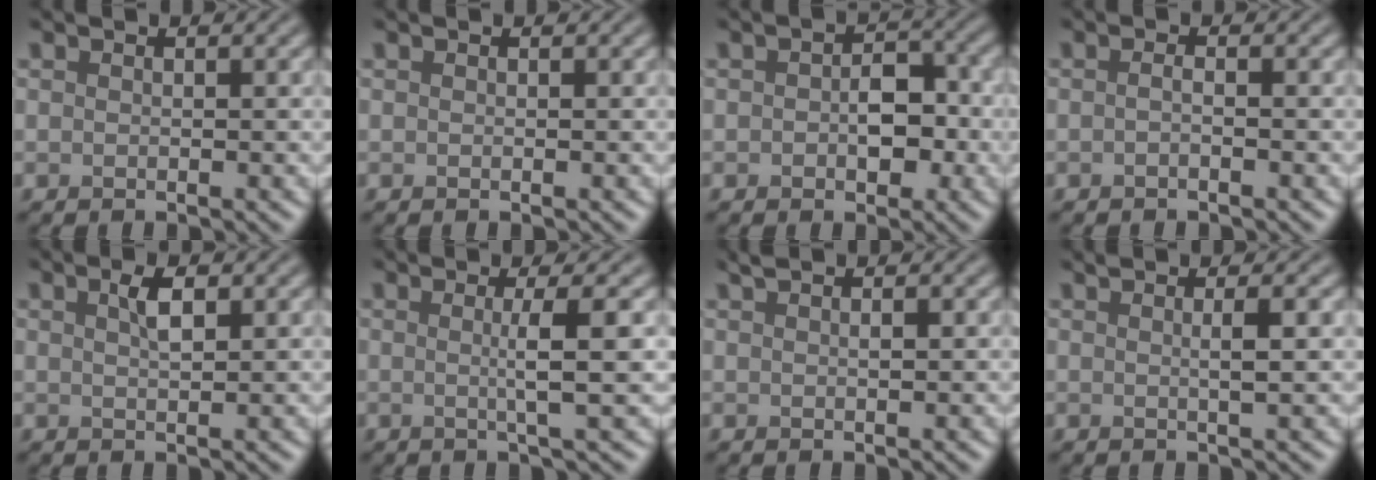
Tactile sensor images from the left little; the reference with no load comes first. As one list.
[{"total": 0.0}, {"total": 3.6, "force": [-0.4, 2.4, 2.7], "torque": [-0.036, -0.002, -0.009]}, {"total": 0.5, "force": [-0.4, 0.0, 0.4], "torque": [-0.010, -0.001, -0.007]}, {"total": 1.6, "force": [0.9, 0.4, 1.3], "torque": [-0.024, 0.003, 0.015]}, {"total": 3.3, "force": [0.2, 0.5, 3.2], "torque": [-0.054, 0.001, -0.006]}, {"total": 1.1, "force": [0.6, 0.2, 0.9], "torque": [-0.018, 0.003, 0.012]}, {"total": 2.3, "force": [0.5, 0.6, 2.1], "torque": [-0.030, 0.005, -0.002]}]